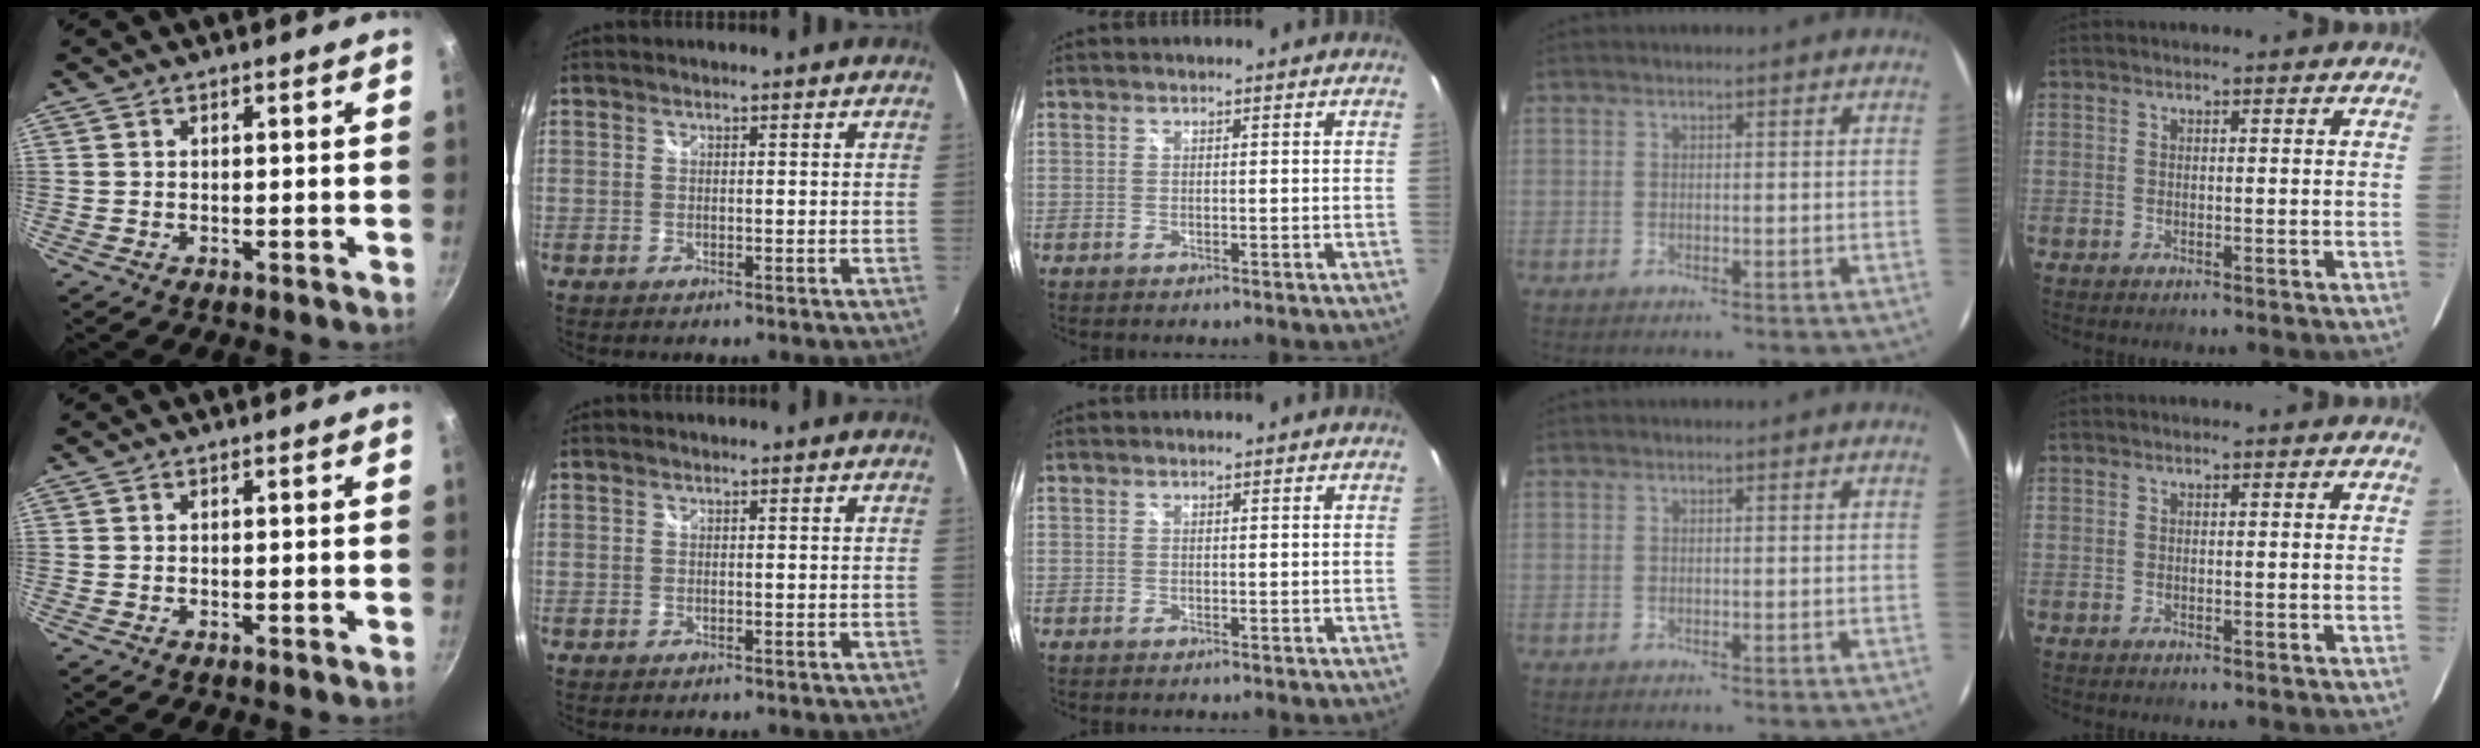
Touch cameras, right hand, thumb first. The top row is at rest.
{}